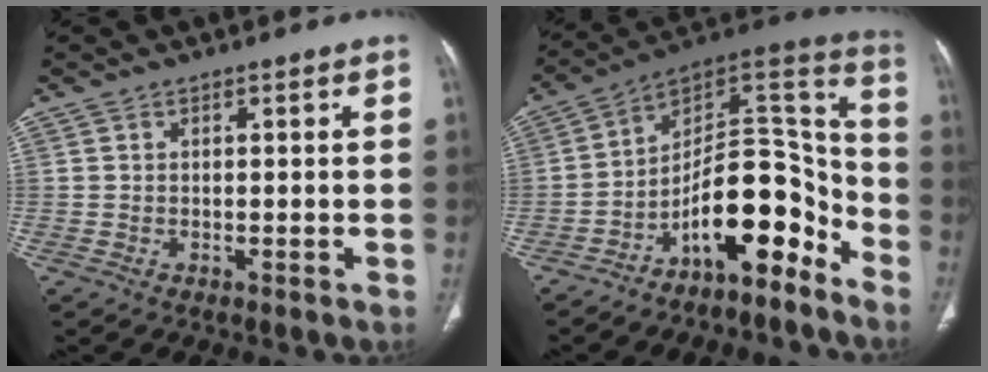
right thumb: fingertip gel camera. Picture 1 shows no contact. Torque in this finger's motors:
{"motor_torque": [2.84, 2.00, 1.32, -1.45, 0.46]}